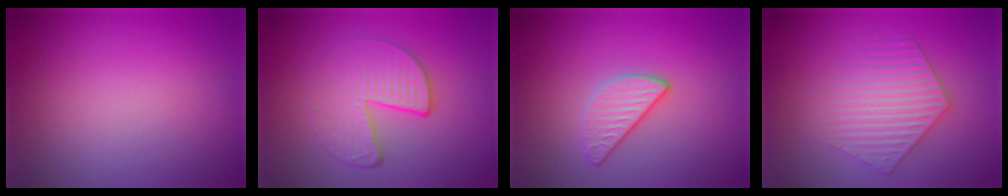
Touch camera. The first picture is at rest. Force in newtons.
{"total": 4.6, "press": 3.0, "slide": 3.5}
{"total": 2.6, "press": 2.5, "slide": 0.8}
{"total": 3.6, "press": 3.5, "slide": 0.5}